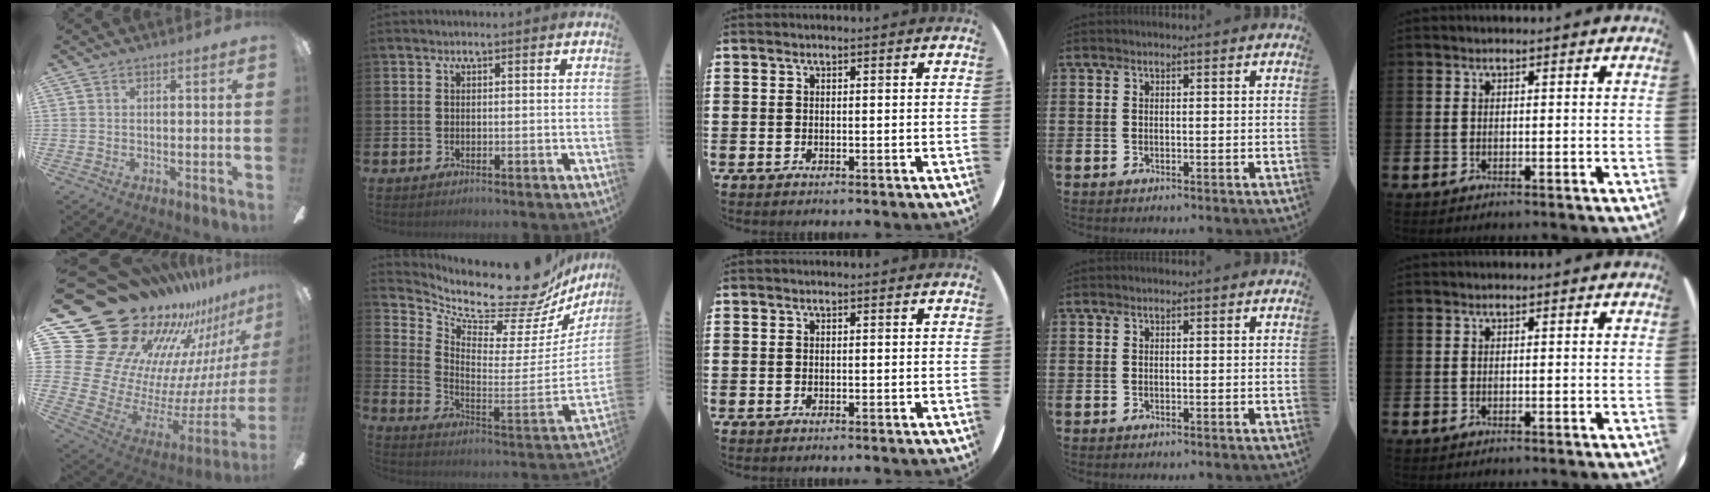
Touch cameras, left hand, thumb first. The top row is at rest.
{"thumb": {"total": 29.9, "force": [20.0, 16.5, 14.9], "torque": [-0.229, -0.208, 0.429]}, "index": {"total": 11.4, "force": [10.0, 3.9, 4.0], "torque": [-0.079, -0.092, 0.159]}}